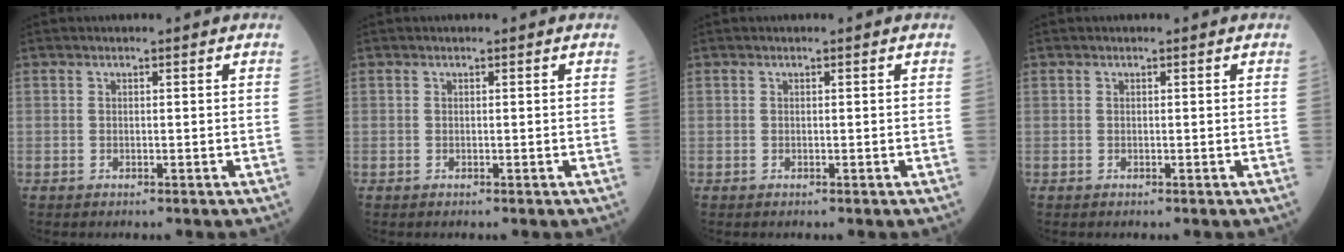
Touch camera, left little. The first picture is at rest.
{"total": 0.0}
{"total": 0.0}
{"total": 0.0}